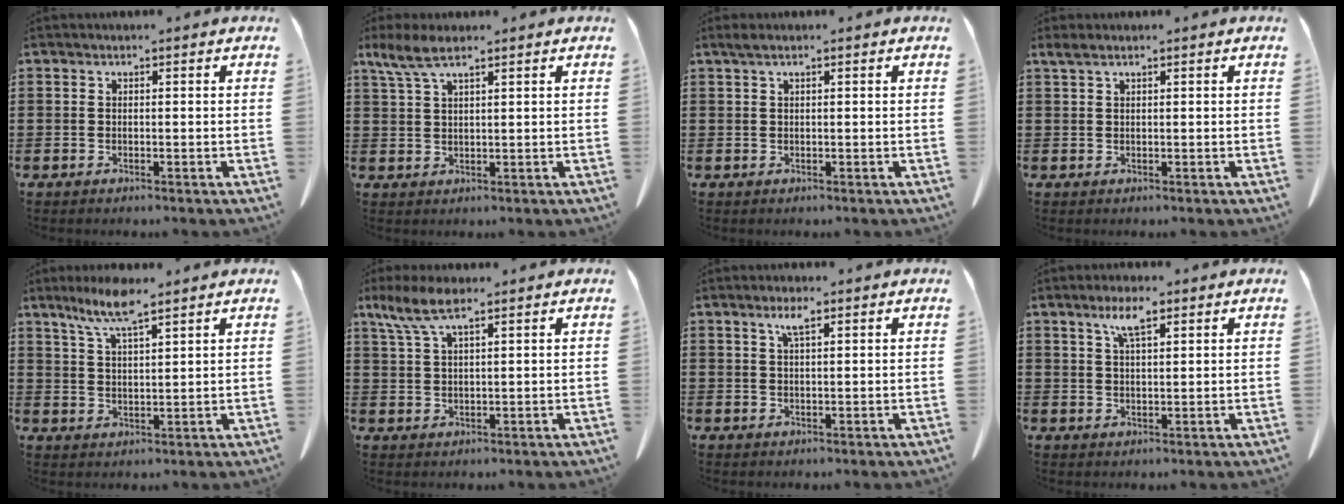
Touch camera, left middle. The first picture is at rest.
{"total": 4.7, "force": [3.1, 1.0, 3.5], "torque": [-0.081, -0.002, 0.054]}
{"total": 1.1, "force": [0.5, 0.1, 1.0], "torque": [-0.020, 0.000, 0.009]}
{"total": 1.3, "force": [0.8, 0.2, 0.9], "torque": [-0.021, 0.002, 0.014]}
{"total": 7.2, "force": [5.1, 1.2, 5.0], "torque": [-0.108, -0.004, 0.089]}
{"total": 5.9, "force": [3.7, 1.4, 4.4], "torque": [-0.101, -0.004, 0.064]}
{"total": 2.9, "force": [1.7, 0.6, 2.3], "torque": [-0.048, 0.006, 0.028]}
{"total": 5.1, "force": [3.0, 1.3, 3.9], "torque": [-0.076, 0.004, 0.050]}